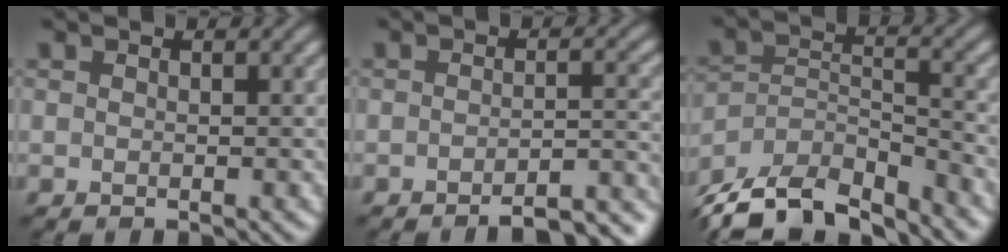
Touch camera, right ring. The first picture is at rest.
{"total": 5.9, "force": [-4.7, 1.3, 3.2], "torque": [-0.033, 0.010, -0.053]}
{"total": 10.6, "force": [-9.2, 3.4, 4.1], "torque": [-0.079, -0.014, -0.153]}